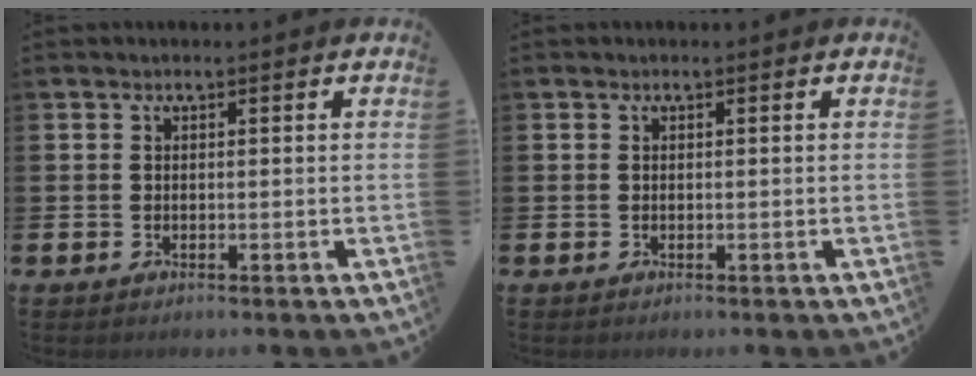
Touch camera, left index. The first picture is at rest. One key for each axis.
{"total": 0.0}